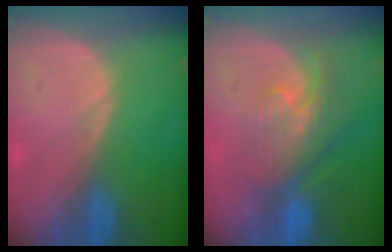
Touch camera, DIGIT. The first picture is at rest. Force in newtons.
{"total": 8.0, "press": 7.2, "slide": 3.6}